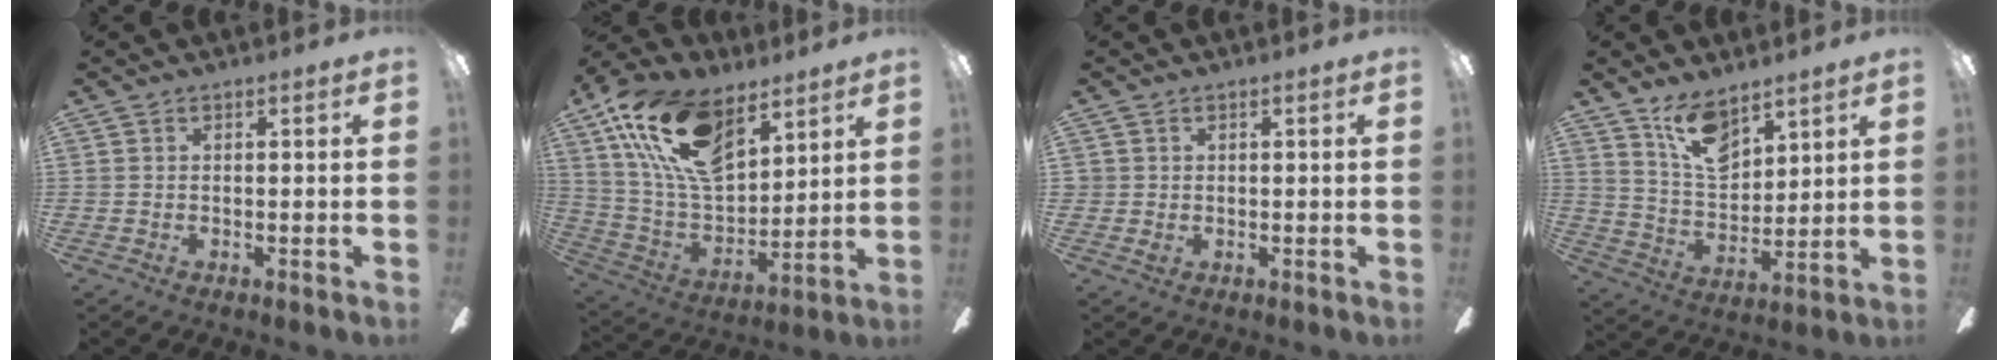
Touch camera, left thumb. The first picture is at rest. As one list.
[{"total": 21.0, "force": [11.9, 11.2, 13.2], "torque": [-0.273, -0.050, 0.216]}, {"total": 1.5, "force": [0.2, 1.4, 0.5], "torque": [-0.002, 0.001, 0.001]}, {"total": 11.3, "force": [8.0, 5.7, 5.7], "torque": [-0.102, -0.037, 0.149]}]